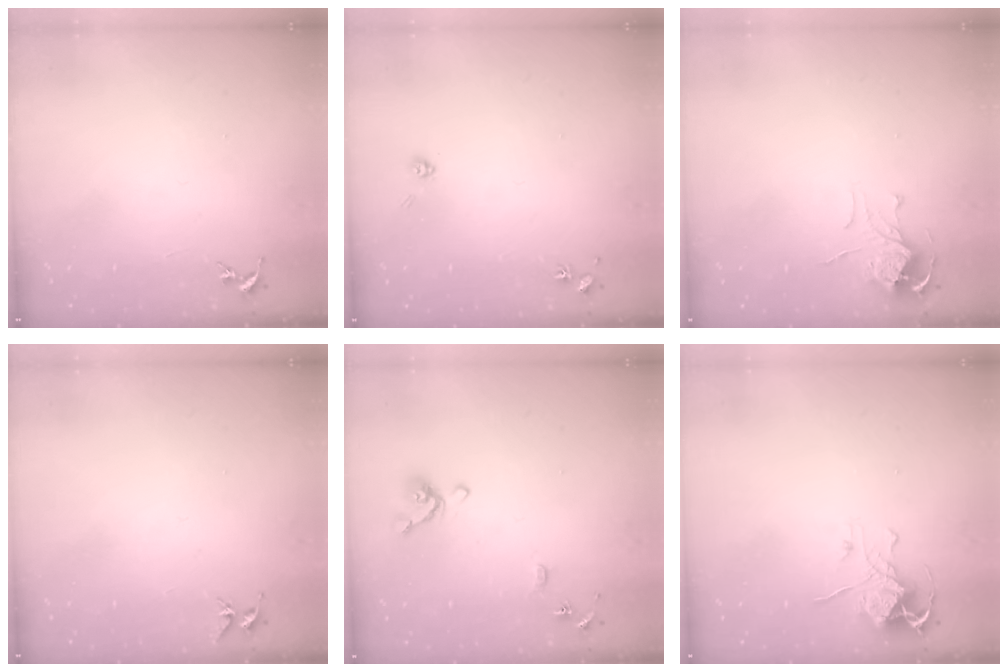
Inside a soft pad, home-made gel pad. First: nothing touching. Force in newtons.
{"total": 4.6, "press": 4.4, "slide": 1.2}
{"total": 7.0, "press": 7.0, "slide": 0.6}
{"total": 5.0, "press": 4.9, "slide": 0.5}
{"total": 9.9, "press": 9.8, "slide": 1.3}
{"total": 8.0, "press": 8.0, "slide": 0.6}